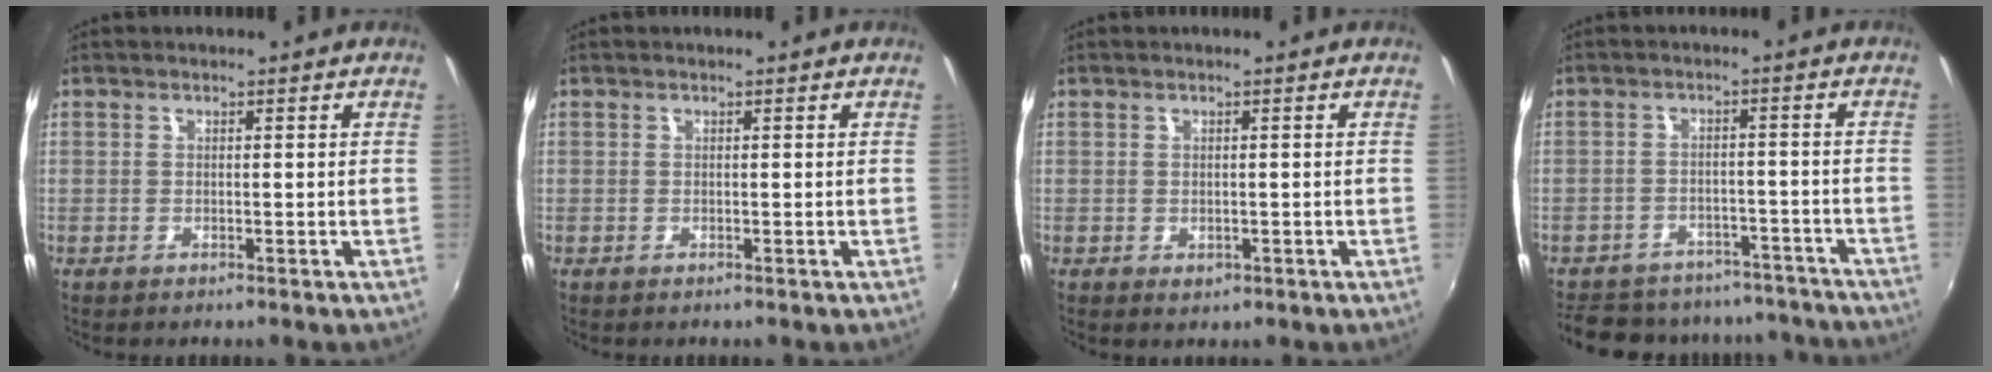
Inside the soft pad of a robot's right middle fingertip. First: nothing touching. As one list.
[{"total": 0.0}, {"total": 1.0, "force": [-0.2, 0.7, 0.6], "torque": [-0.006, -0.002, -0.001]}, {"total": 21.4, "force": [-18.3, 8.5, 7.0], "torque": [-0.156, 0.032, -0.225]}]